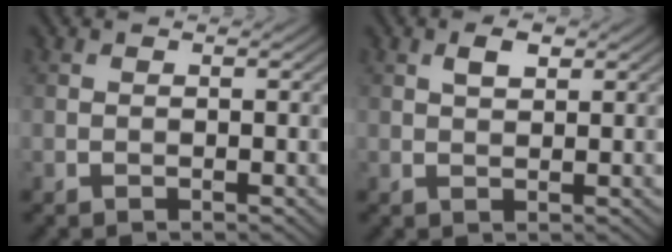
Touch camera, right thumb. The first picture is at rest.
{"total": 2.2, "force": [1.0, 1.1, 1.6], "torque": [-0.029, 0.003, 0.017]}